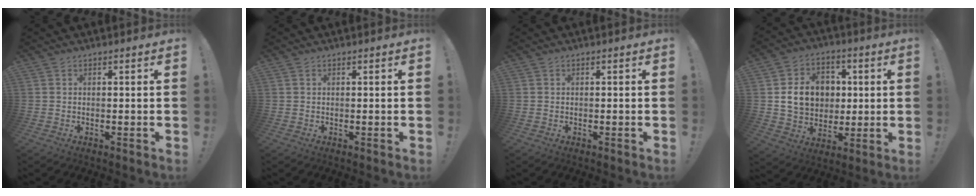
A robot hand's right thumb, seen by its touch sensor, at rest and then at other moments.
{"total": 0.0}
{"total": 0.0}
{"total": 14.2, "force": [2.0, 12.1, 7.2], "torque": [-0.103, 0.000, 0.049]}